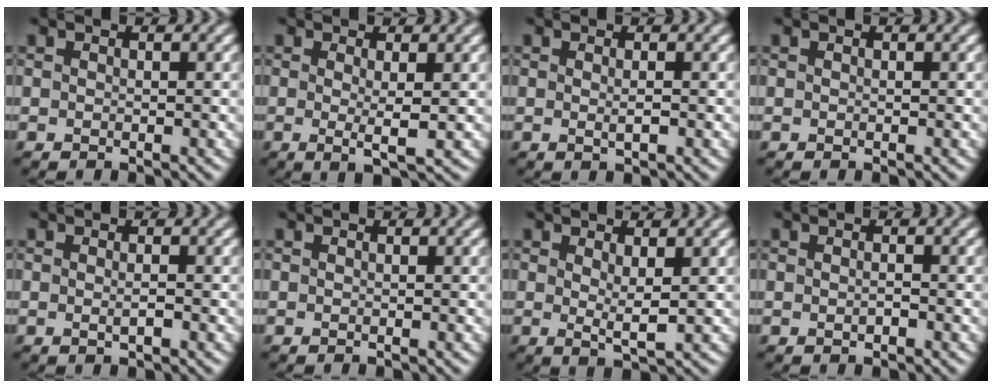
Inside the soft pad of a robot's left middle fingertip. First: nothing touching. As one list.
[{"total": 2.0, "force": [-0.3, -0.4, 1.9], "torque": [-0.041, -0.007, -0.003]}, {"total": 0.8, "force": [-0.2, -0.3, 0.8], "torque": [-0.018, -0.003, 0.000]}, {"total": 0.0}, {"total": 1.0, "force": [-0.5, -0.2, 0.8], "torque": [-0.021, -0.003, -0.005]}, {"total": 0.0}, {"total": 1.6, "force": [0.5, -0.2, 1.5], "torque": [-0.034, -0.009, 0.010]}, {"total": 0.8, "force": [-0.6, 0.0, 0.5], "torque": [-0.015, -0.001, -0.009]}]